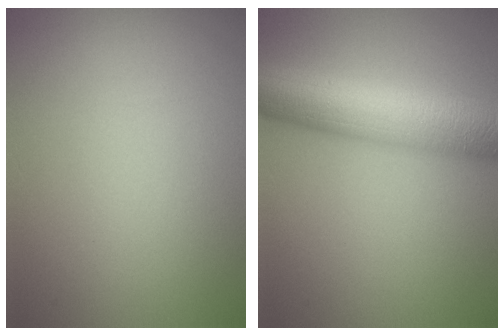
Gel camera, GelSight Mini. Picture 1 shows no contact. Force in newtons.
{"total": 9.3, "press": 9.3, "slide": 0.3}